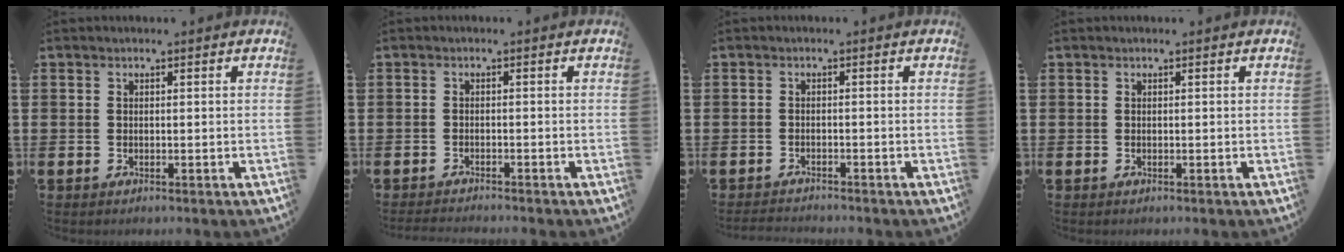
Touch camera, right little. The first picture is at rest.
{"total": 1.1, "force": [-1.1, -0.1, 0.1], "torque": [-0.003, -0.001, -0.022]}
{"total": 1.3, "force": [-1.3, 0.0, 0.0], "torque": [-0.003, 0.001, -0.027]}
{"total": 0.0}